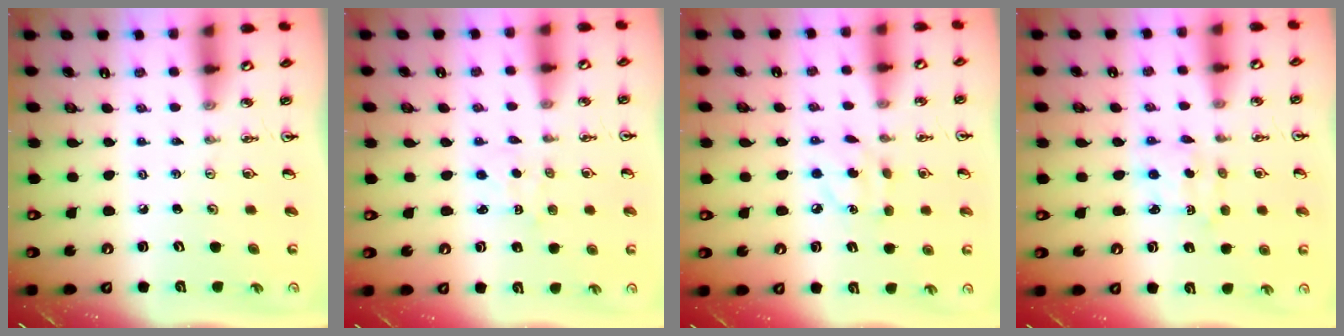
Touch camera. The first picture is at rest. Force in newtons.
{"total": 1.2, "press": 1.2, "slide": 0.2}
{"total": 4.4, "press": 4.3, "slide": 0.5}
{"total": 2.0, "press": 1.9, "slide": 0.5}